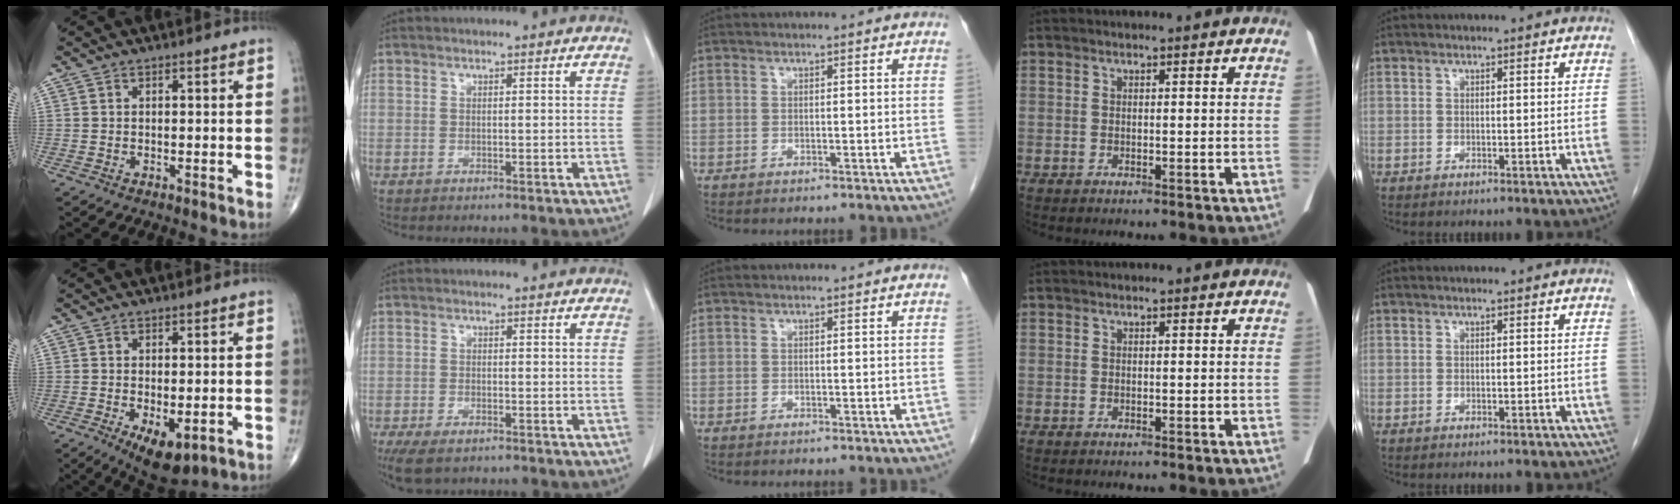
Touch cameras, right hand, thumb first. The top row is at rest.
{"thumb": {"total": 8.0, "force": [-3.1, 3.8, 6.4], "torque": [-0.094, -0.010, -0.038]}, "index": {"total": 6.3, "force": [-4.6, 2.5, 3.5], "torque": [-0.059, -0.011, -0.074]}}